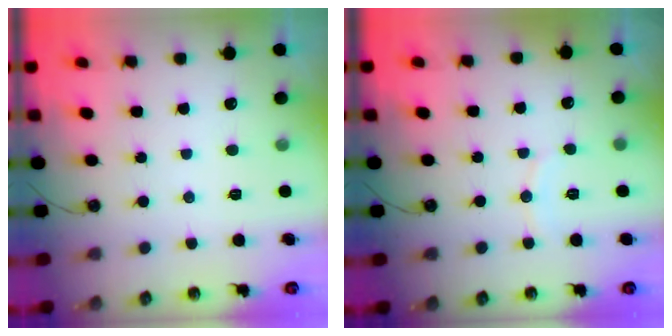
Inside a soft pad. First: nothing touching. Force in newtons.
{"total": 5.0, "press": 5.0, "slide": 0.5}